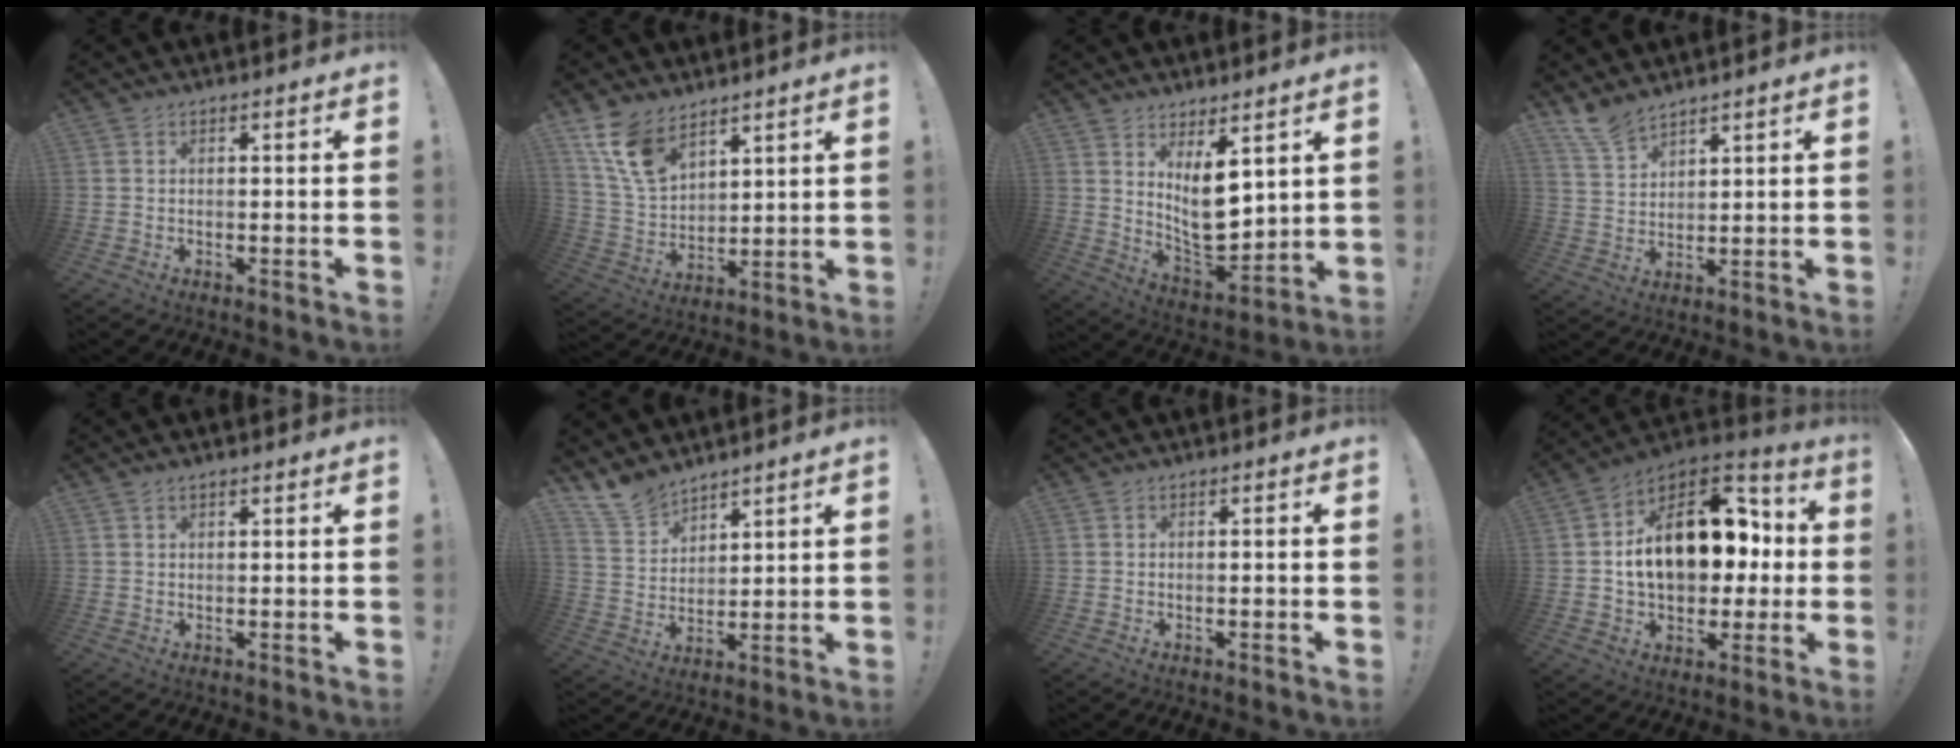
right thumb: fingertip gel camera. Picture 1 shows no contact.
{"total": 12.7, "force": [8.9, 6.9, 5.9], "torque": [-0.121, -0.047, 0.177]}
{"total": 12.0, "force": [4.6, 6.1, 9.2], "torque": [-0.143, -0.052, 0.091]}
{"total": 7.3, "force": [6.4, 2.7, 2.4], "torque": [-0.052, -0.039, 0.124]}
{"total": 1.1, "force": [0.9, 0.4, 0.5], "torque": [-0.007, -0.001, 0.016]}
{"total": 9.7, "force": [8.5, 4.3, 1.9], "torque": [-0.042, -0.065, 0.167]}
{"total": 0.9, "force": [-0.6, -0.1, 0.6], "torque": [-0.017, 0.004, -0.010]}
{"total": 21.2, "force": [2.5, 13.8, 16.0], "torque": [-0.248, 0.008, 0.053]}